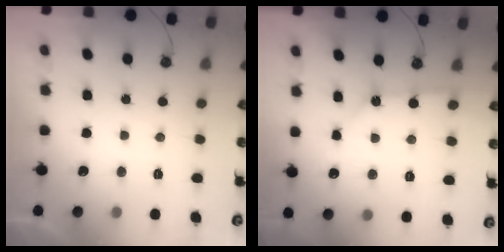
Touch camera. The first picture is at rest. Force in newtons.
{"total": 2.8, "press": 2.8, "slide": 0.1}